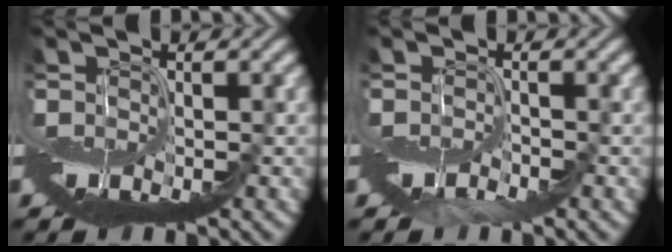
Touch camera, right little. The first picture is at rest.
{"total": 0.9, "force": [-0.6, -0.2, -0.6], "torque": [0.007, -0.002, -0.012]}